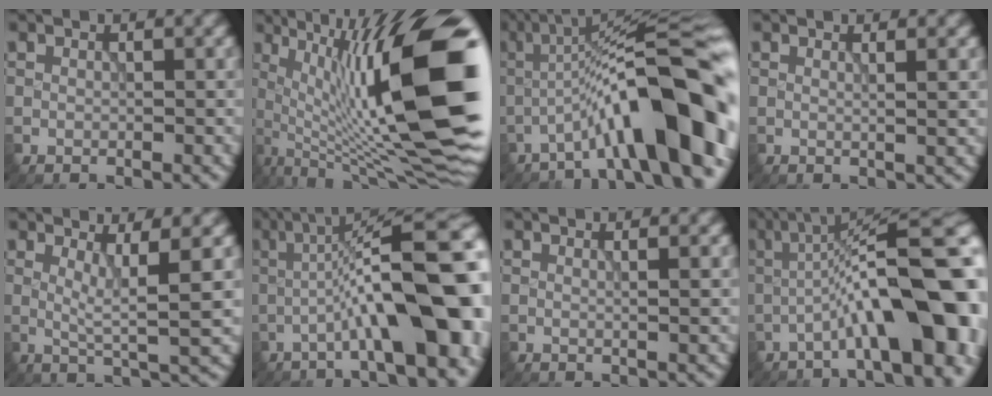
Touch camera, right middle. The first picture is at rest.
{"total": 18.9, "force": [1.4, 4.9, 18.2], "torque": [-0.272, 0.026, 0.029]}
{"total": 12.6, "force": [-4.4, 2.5, 11.6], "torque": [-0.172, 0.022, -0.070]}
{"total": 1.3, "force": [0.7, 0.3, 1.1], "torque": [-0.009, 0.004, 0.001]}
{"total": 3.5, "force": [1.1, 0.1, 3.3], "torque": [-0.062, -0.008, 0.020]}
{"total": 14.4, "force": [-2.2, 3.9, 13.7], "torque": [-0.175, 0.030, -0.034]}
{"total": 1.0, "force": [0.6, 0.2, 0.8], "torque": [-0.004, 0.004, 0.001]}
{"total": 14.0, "force": [-3.5, 3.7, 13.0], "torque": [-0.180, 0.024, -0.053]}